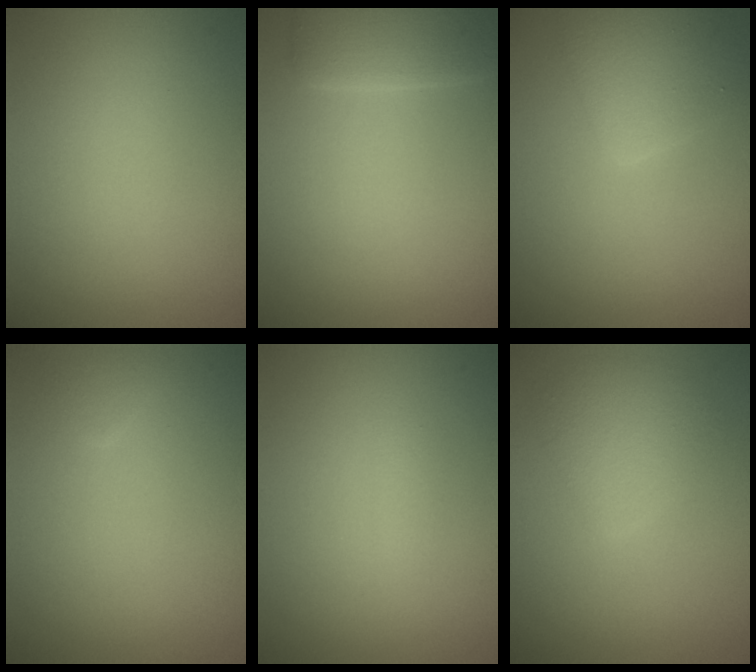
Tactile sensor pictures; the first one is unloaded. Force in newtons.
{"total": 2.4, "press": 1.7, "slide": 1.7}
{"total": 3.7, "press": 3.7, "slide": 0.1}
{"total": 0.8, "press": 0.8, "slide": 0.0}
{"total": 0.7, "press": 0.7, "slide": 0.0}
{"total": 3.0, "press": 3.0, "slide": 0.1}